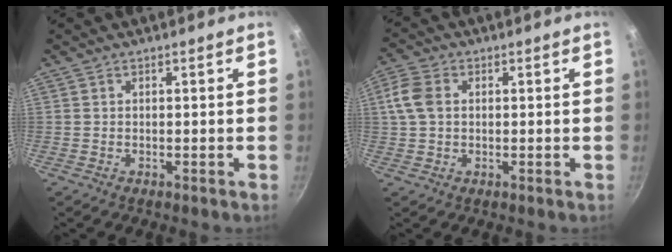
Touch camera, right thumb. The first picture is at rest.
{"total": 5.8, "force": [0.9, 4.2, 3.9], "torque": [-0.076, 0.007, 0.010]}